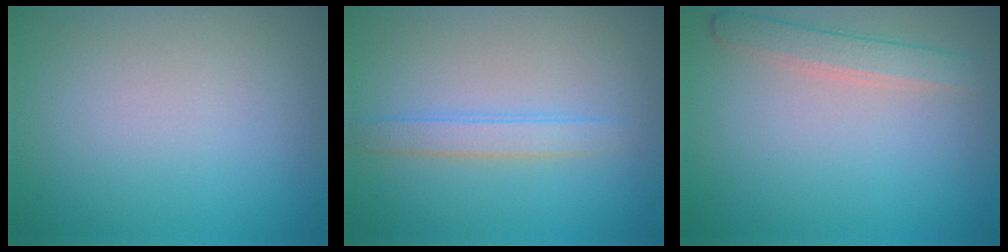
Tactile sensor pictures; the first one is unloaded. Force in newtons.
{"total": 1.9, "press": 1.9, "slide": 0.0}
{"total": 2.3, "press": 2.3, "slide": 0.1}